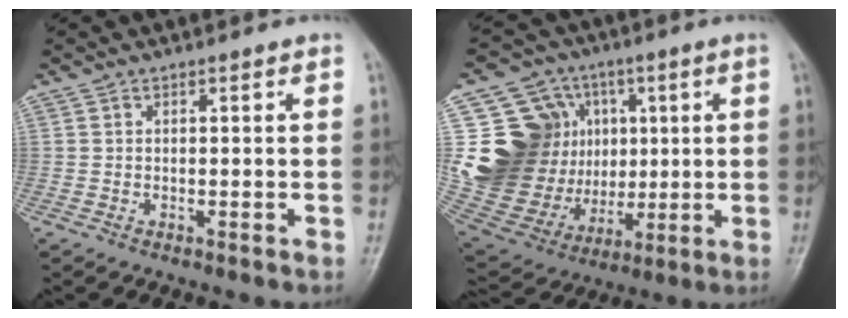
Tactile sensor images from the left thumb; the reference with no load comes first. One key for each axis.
{"total": 22.6, "fx": 4.0, "fy": 18.8, "fz": 11.9, "tx": -0.181, "ty": 0.019, "tz": 0.097}